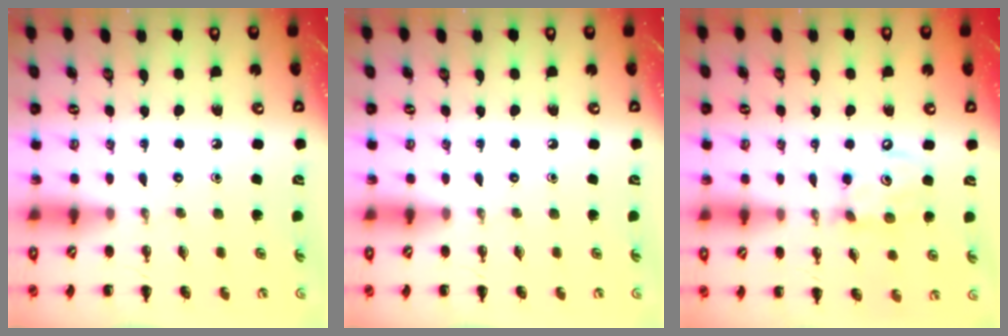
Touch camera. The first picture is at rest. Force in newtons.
{"total": 0.0}
{"total": 8.7, "press": 8.5, "slide": 1.7}